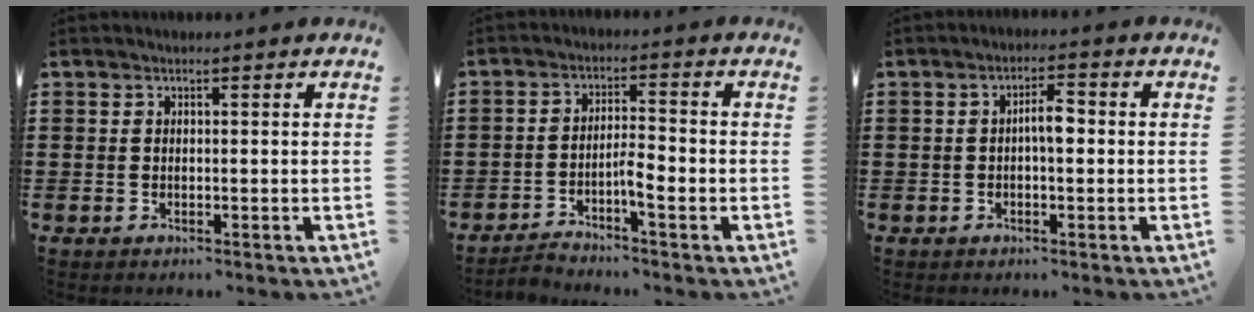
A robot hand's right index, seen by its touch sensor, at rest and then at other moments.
{"total": 4.0, "force": [-2.2, 0.6, 3.2], "torque": [-0.065, 0.002, -0.045]}
{"total": 3.4, "force": [-0.2, 1.0, 3.2], "torque": [-0.059, 0.005, -0.006]}